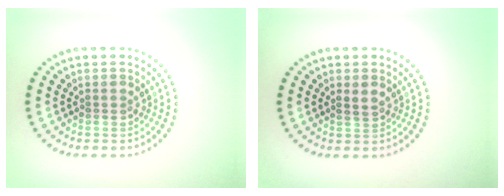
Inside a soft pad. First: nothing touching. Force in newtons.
{"total": 0.9, "press": 0.8, "slide": 0.4}